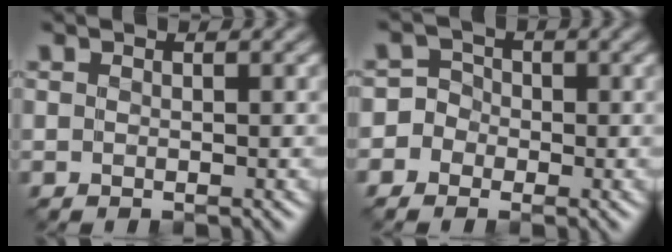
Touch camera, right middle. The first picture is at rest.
{"total": 3.8, "force": [-1.8, 3.3, 0.4], "torque": [0.015, 0.013, -0.052]}